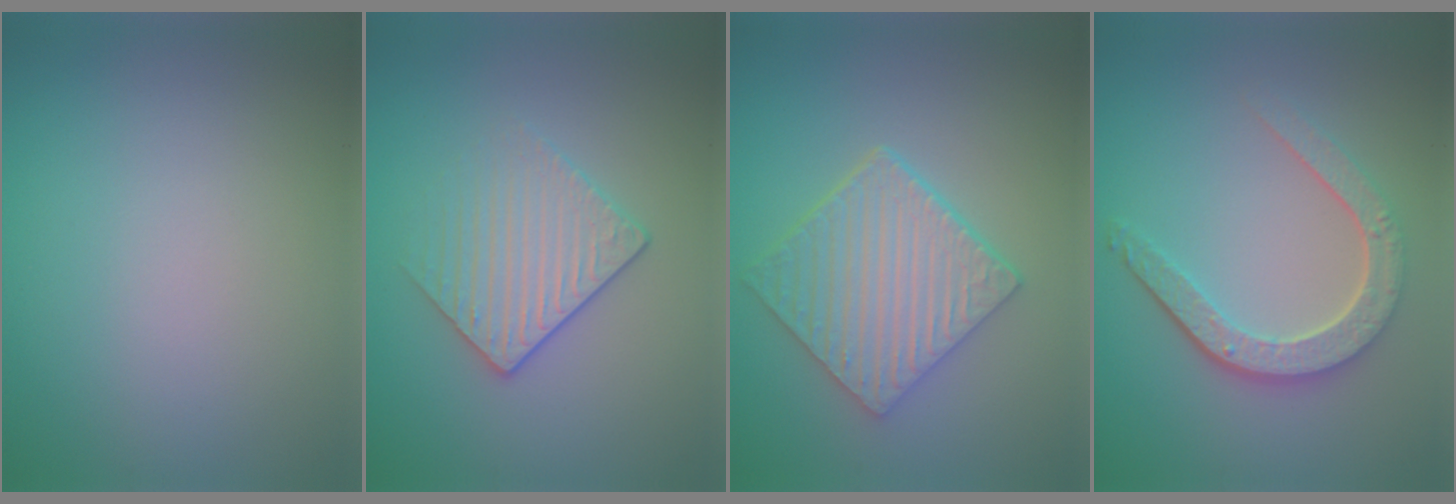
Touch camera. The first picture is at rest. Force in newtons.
{"total": 3.1, "press": 2.8, "slide": 1.2}
{"total": 5.6, "press": 4.5, "slide": 3.4}
{"total": 4.9, "press": 3.7, "slide": 3.1}